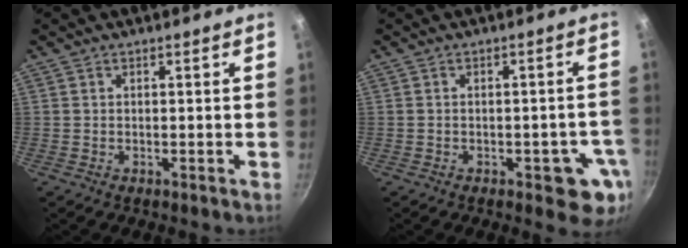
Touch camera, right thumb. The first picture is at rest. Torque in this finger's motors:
{"motor_torque": [1.46, 0.70, -0.17, 0.06, 0.17]}